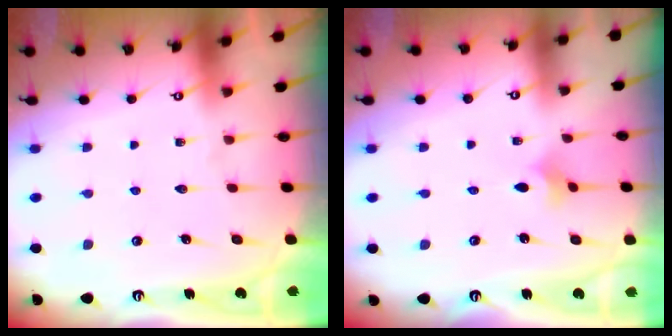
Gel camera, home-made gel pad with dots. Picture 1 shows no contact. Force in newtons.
{"total": 2.1, "press": 2.0, "slide": 0.6}